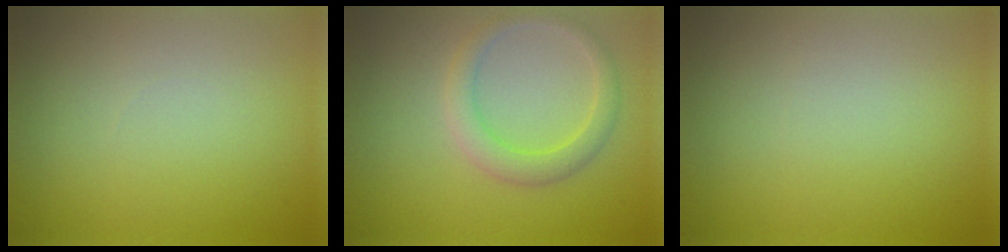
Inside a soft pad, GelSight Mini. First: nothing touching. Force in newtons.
{"total": 2.5, "press": 2.5, "slide": 0.1}
{"total": 0.0}